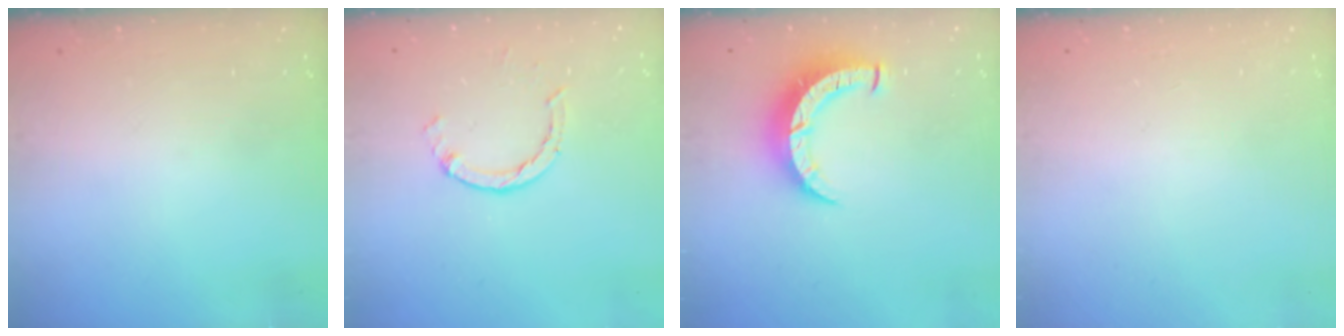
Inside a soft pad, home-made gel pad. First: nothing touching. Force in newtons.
{"total": 1.4, "press": 1.4, "slide": 0.2}
{"total": 8.7, "press": 8.7, "slide": 0.9}
{"total": 2.6, "press": 2.6, "slide": 0.2}